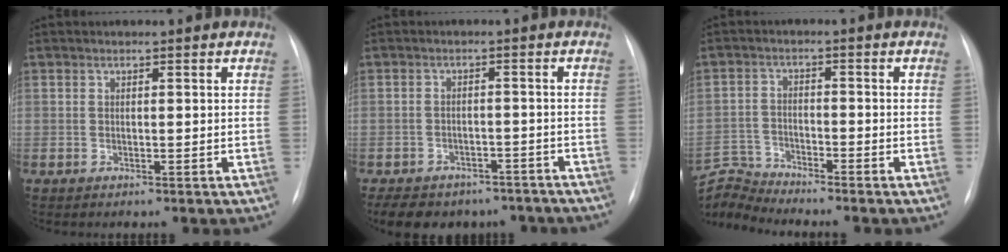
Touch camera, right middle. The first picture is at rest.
{"total": 13.0, "force": [-10.3, 6.8, 4.2], "torque": [-0.077, 0.005, -0.120]}
{"total": 7.0, "force": [-6.9, -1.3, -0.8], "torque": [0.000, 0.009, -0.131]}